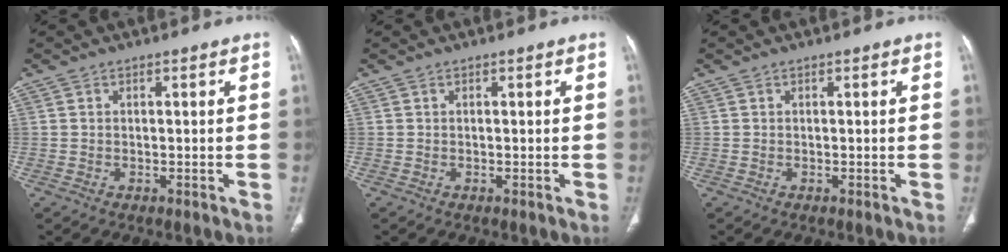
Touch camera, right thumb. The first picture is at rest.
{"total": 0.0}
{"total": 0.0}